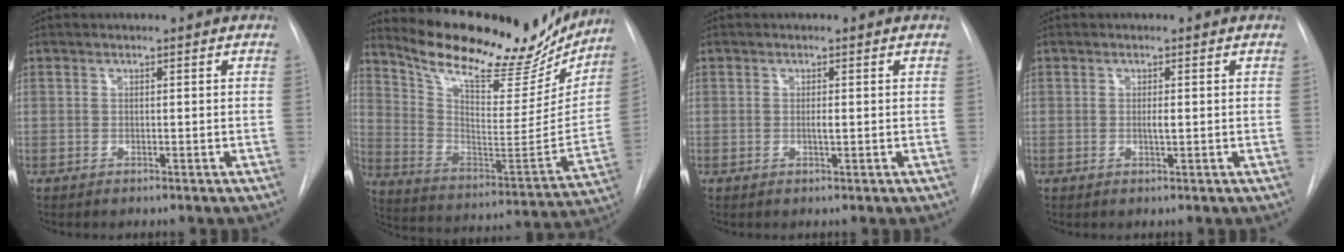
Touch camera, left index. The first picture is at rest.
{"total": 24.3, "force": [20.5, 7.2, 10.9], "torque": [-0.172, -0.026, 0.299]}
{"total": 0.8, "force": [-0.4, 0.0, 0.7], "torque": [-0.016, -0.008, -0.007]}
{"total": 0.9, "force": [-0.4, 0.0, 0.8], "torque": [-0.018, -0.008, -0.007]}